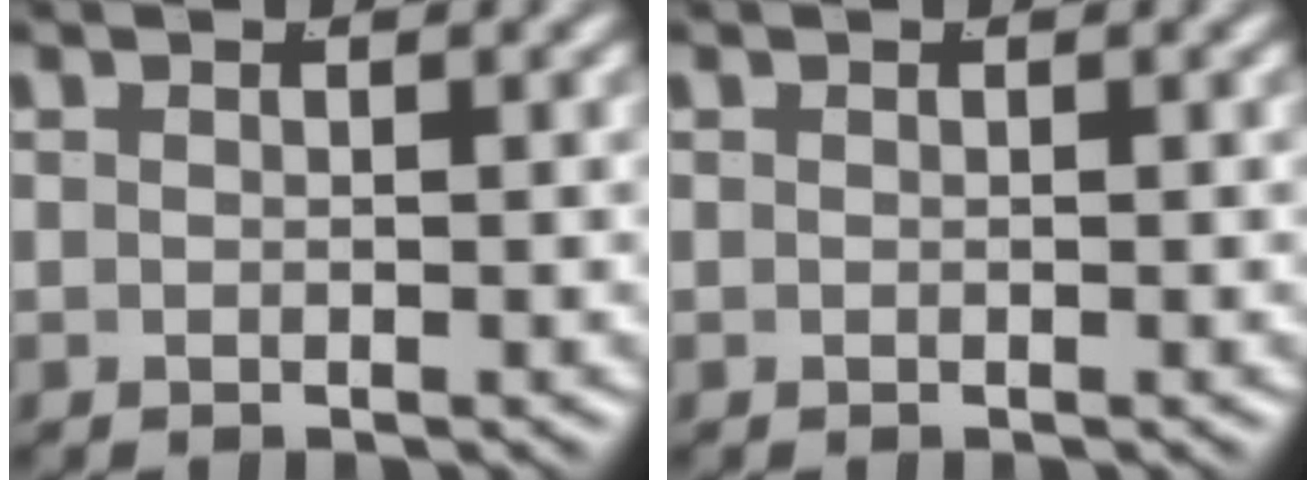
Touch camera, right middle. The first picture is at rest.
{"total": 0.0}